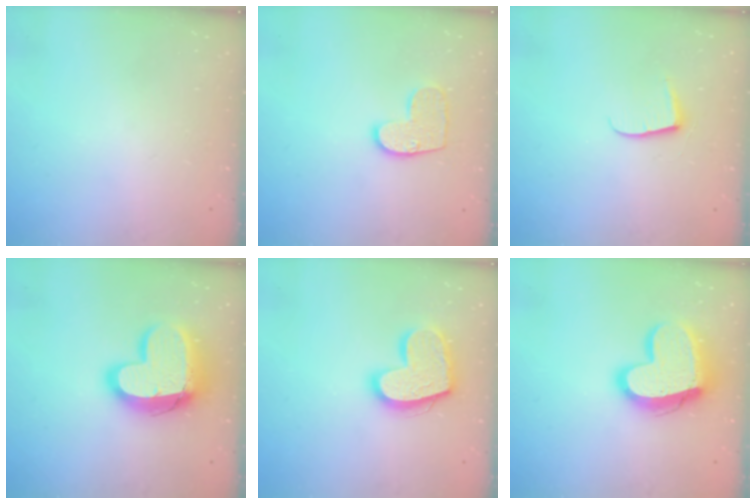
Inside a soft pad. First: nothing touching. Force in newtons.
{"total": 9.8, "press": 9.8, "slide": 0.4}
{"total": 6.2, "press": 6.2, "slide": 0.5}
{"total": 17.2, "press": 17.1, "slide": 1.5}
{"total": 16.9, "press": 16.9, "slide": 1.3}
{"total": 16.7, "press": 16.7, "slide": 1.1}